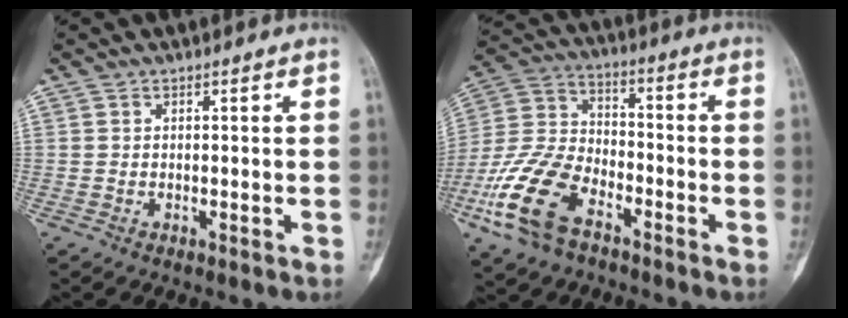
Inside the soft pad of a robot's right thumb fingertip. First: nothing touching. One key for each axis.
{"total": 16.3, "fx": -8.3, "fy": 9.0, "fz": 10.8, "tx": -0.229, "ty": 0.036, "tz": -0.168}